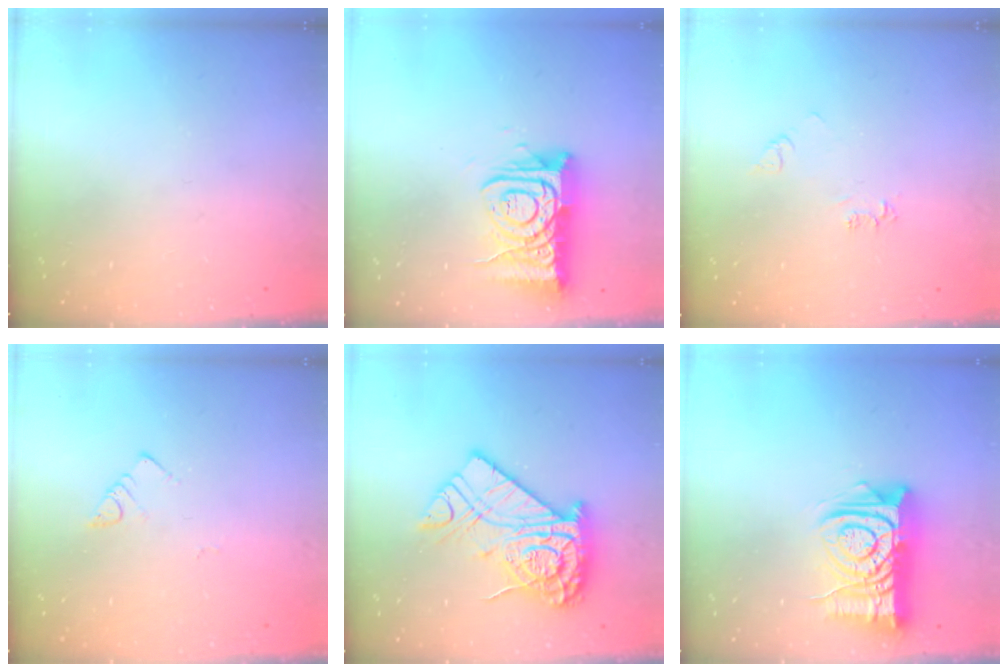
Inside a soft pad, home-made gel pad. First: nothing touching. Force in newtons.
{"total": 14.2, "press": 14.1, "slide": 1.5}
{"total": 4.3, "press": 4.3, "slide": 0.5}
{"total": 2.7, "press": 2.6, "slide": 0.5}
{"total": 20.4, "press": 20.3, "slide": 1.4}
{"total": 13.2, "press": 13.2, "slide": 1.5}